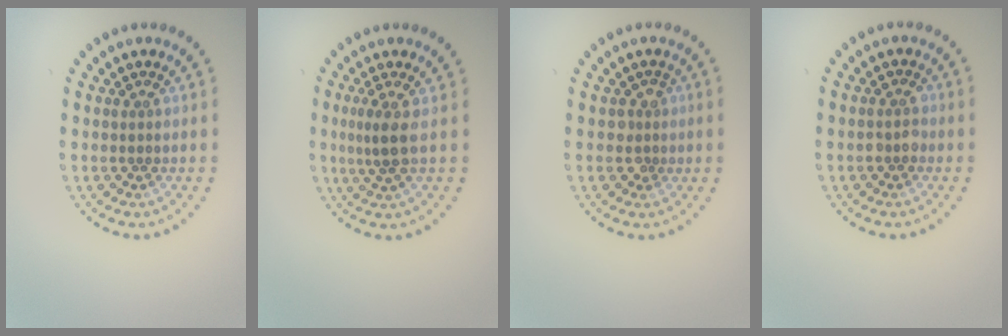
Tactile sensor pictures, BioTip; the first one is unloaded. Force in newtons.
{"total": 2.2, "press": 1.6, "slide": 1.5}
{"total": 1.4, "press": 1.3, "slide": 0.7}
{"total": 1.5, "press": 1.5, "slide": 0.3}